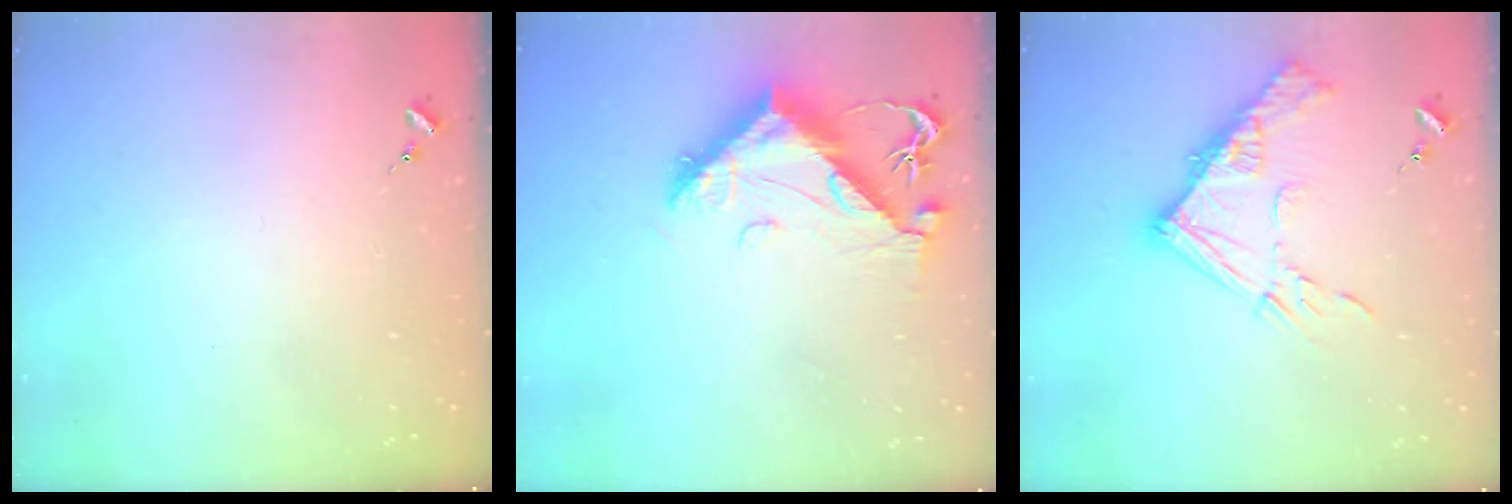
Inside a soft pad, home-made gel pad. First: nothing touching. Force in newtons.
{"total": 12.3, "press": 12.2, "slide": 1.5}
{"total": 14.5, "press": 14.4, "slide": 1.6}